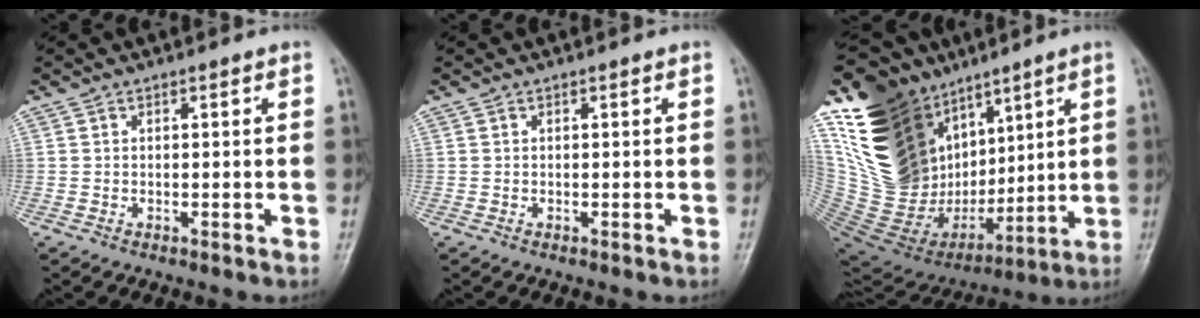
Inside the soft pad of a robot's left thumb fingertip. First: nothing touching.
{"total": 0.0}
{"total": 29.9, "force": [11.8, 20.1, 18.8], "torque": [-0.333, -0.027, 0.240]}